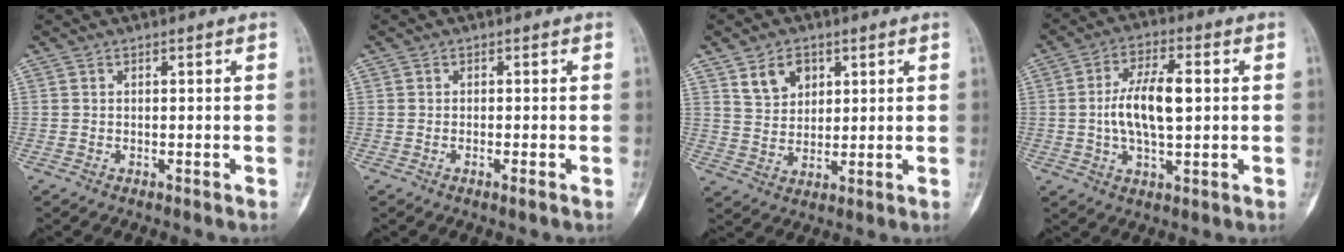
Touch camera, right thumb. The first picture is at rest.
{"total": 1.1, "force": [-0.5, 0.0, 1.0], "torque": [-0.023, -0.002, -0.011]}
{"total": 6.5, "force": [3.3, 4.6, 3.1], "torque": [-0.034, -0.018, 0.064]}
{"total": 10.9, "force": [0.5, 4.9, 9.7], "torque": [-0.178, 0.008, 0.007]}